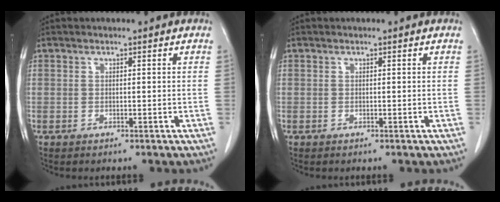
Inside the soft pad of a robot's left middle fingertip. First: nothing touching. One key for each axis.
{"total": 0.0}